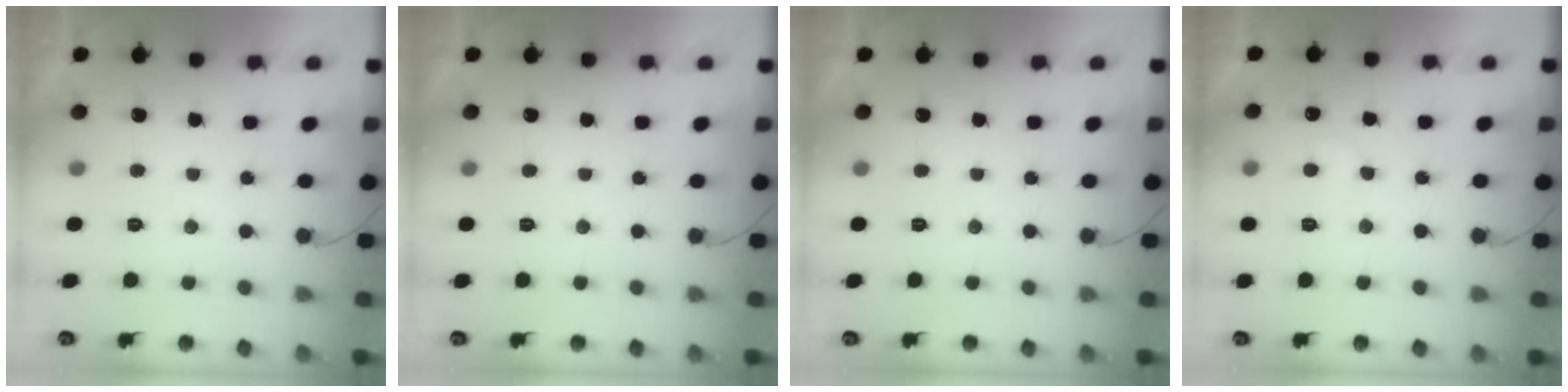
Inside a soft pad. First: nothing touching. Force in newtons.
{"total": 0.0}
{"total": 0.0}
{"total": 4.3, "press": 4.3, "slide": 0.2}